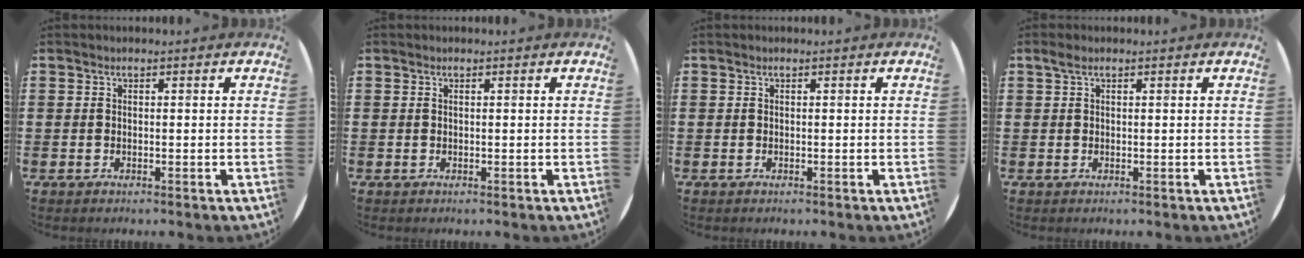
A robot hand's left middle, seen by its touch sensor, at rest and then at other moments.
{"total": 0.0}
{"total": 0.0}
{"total": 0.8, "force": [0.5, 0.3, 0.5], "torque": [-0.010, 0.005, 0.008]}